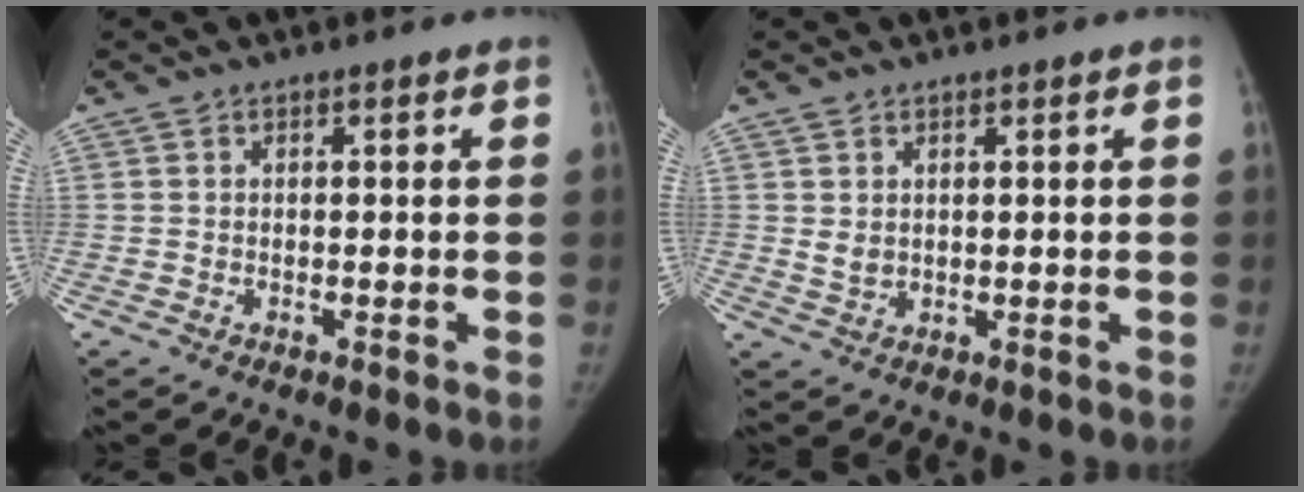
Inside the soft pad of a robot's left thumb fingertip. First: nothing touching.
{"total": 2.1, "force": [0.8, 1.5, 1.2], "torque": [-0.014, -0.010, 0.024]}